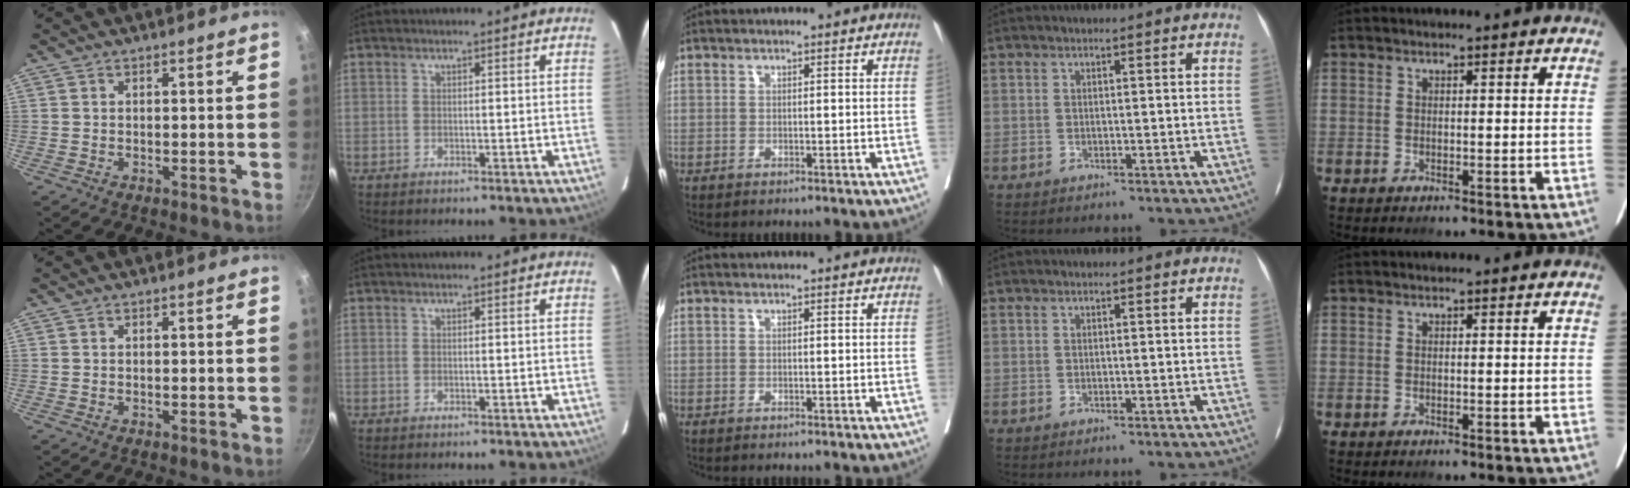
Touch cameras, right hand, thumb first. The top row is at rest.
{}